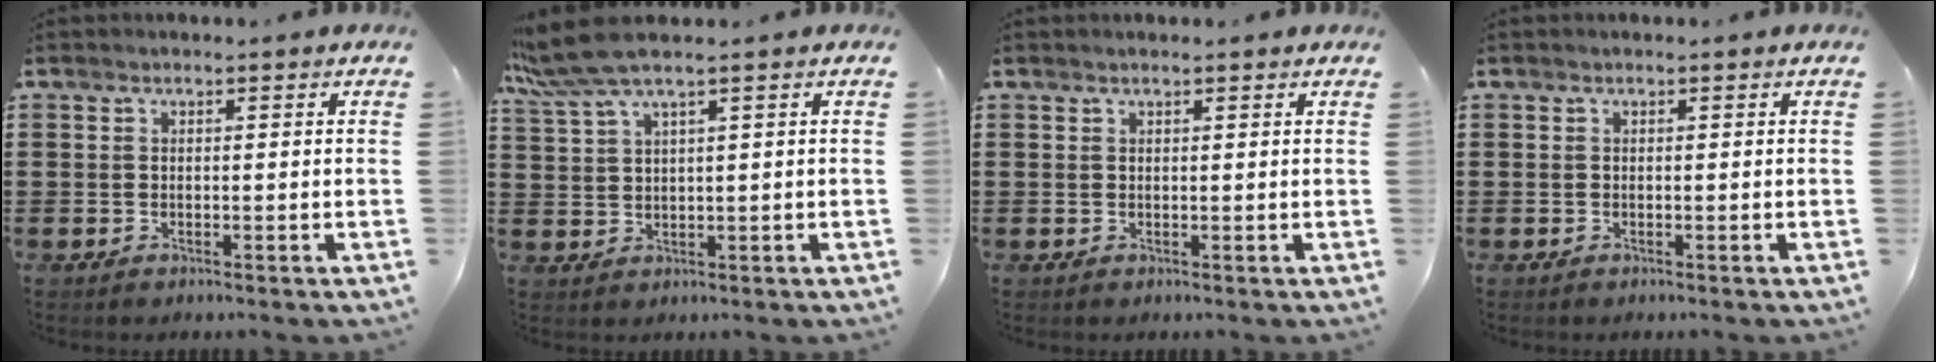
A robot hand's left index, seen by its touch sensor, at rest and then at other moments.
{"total": 5.5, "force": [3.7, 0.3, 4.0], "torque": [-0.103, -0.008, 0.062]}
{"total": 0.7, "force": [0.5, 0.0, 0.4], "torque": [-0.008, -0.002, 0.011]}
{"total": 0.0}